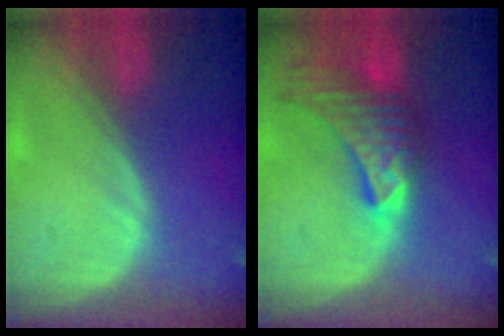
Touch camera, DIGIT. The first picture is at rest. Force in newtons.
{"total": 9.4, "press": 8.4, "slide": 4.3}